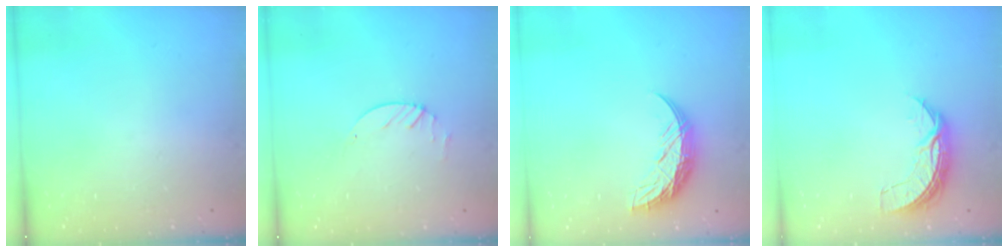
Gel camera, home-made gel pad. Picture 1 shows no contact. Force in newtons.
{"total": 1.9, "press": 1.9, "slide": 0.3}
{"total": 10.7, "press": 10.7, "slide": 0.4}
{"total": 6.9, "press": 6.9, "slide": 0.6}